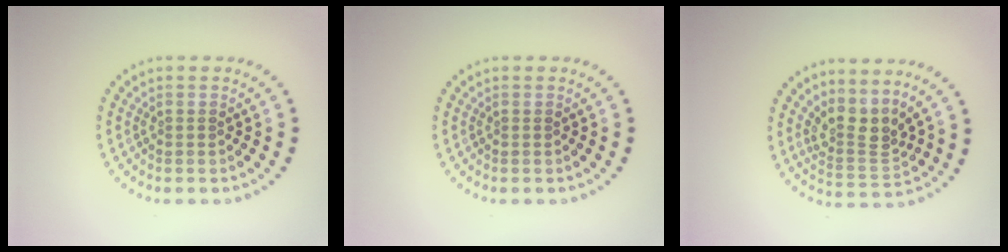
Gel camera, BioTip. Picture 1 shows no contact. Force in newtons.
{"total": 0.0}
{"total": 3.1, "press": 2.2, "slide": 2.2}